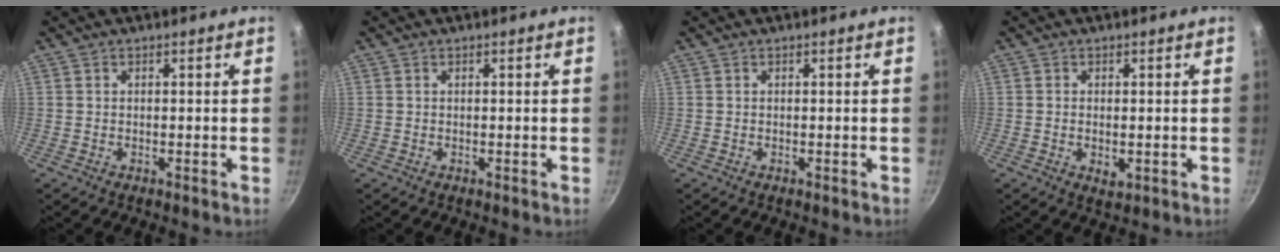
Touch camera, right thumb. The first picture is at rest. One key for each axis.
{"total": 0.0}
{"total": 0.0}
{"total": 2.5, "fx": -0.3, "fy": 1.5, "fz": 2.0, "tx": -0.032, "ty": -0.007, "tz": -0.003}